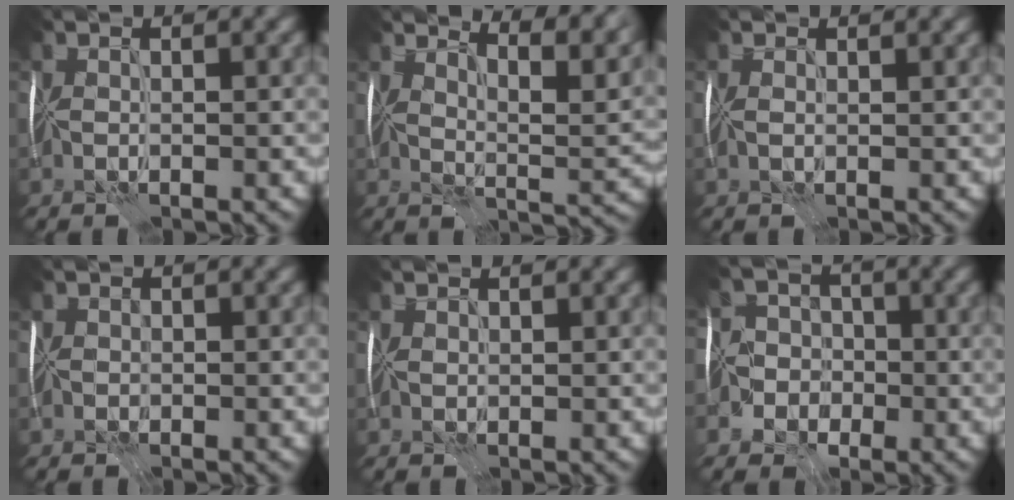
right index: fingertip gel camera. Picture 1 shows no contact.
{"total": 8.8, "force": [7.1, 1.9, 4.7], "torque": [-0.063, 0.007, 0.086]}
{"total": 1.1, "force": [0.5, 0.7, 0.6], "torque": [-0.010, 0.011, 0.000]}
{"total": 1.0, "force": [-0.1, 0.9, 0.2], "torque": [0.004, 0.006, -0.008]}
{"total": 1.1, "force": [0.9, 0.6, 0.2], "torque": [-0.008, 0.006, 0.012]}
{"total": 5.7, "force": [-2.7, 4.8, 1.5], "torque": [-0.011, 0.004, -0.076]}